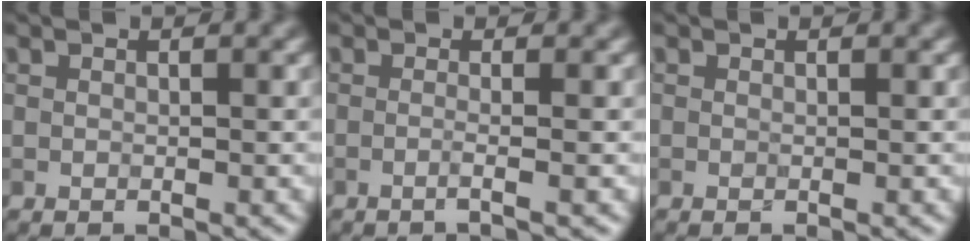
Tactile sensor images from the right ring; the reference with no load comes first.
{"total": 1.5, "force": [-0.4, 0.4, 1.4], "torque": [-0.015, -0.007, -0.023]}
{"total": 0.0}